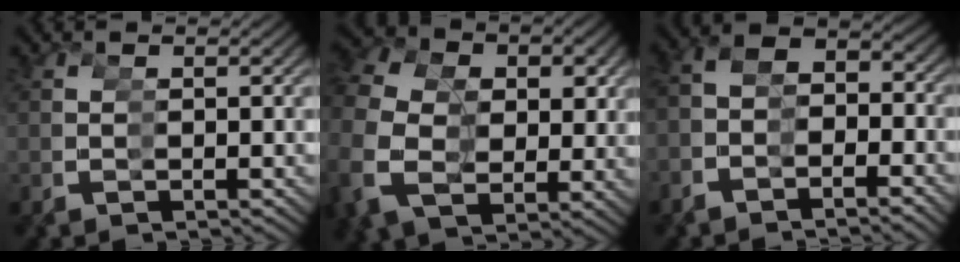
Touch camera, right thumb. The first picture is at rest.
{"total": 6.5, "force": [2.9, 4.7, 3.5], "torque": [-0.057, 0.009, 0.051]}
{"total": 3.8, "force": [-0.9, 3.4, 1.5], "torque": [-0.031, 0.025, -0.029]}